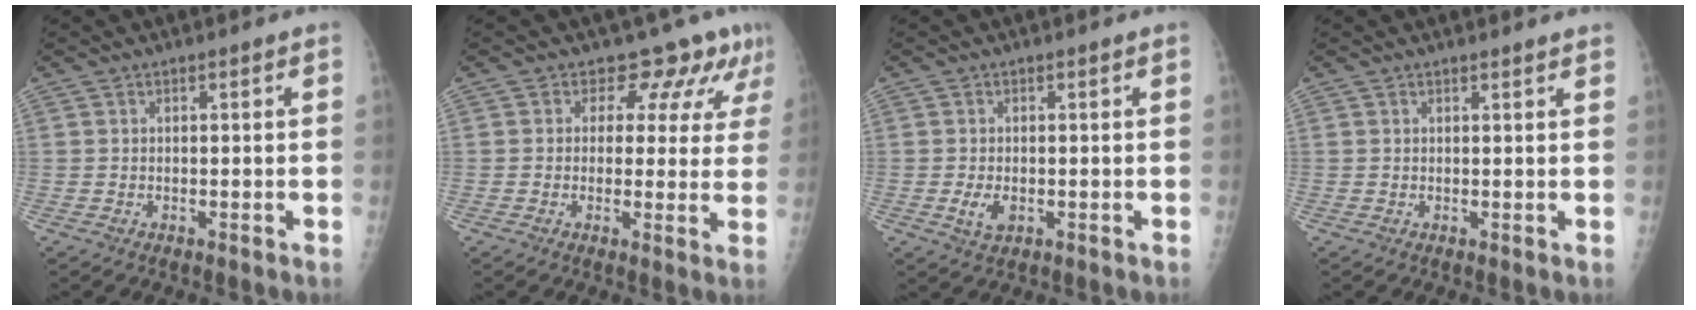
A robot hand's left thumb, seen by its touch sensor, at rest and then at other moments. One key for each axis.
{"total": 8.2, "fx": 6.2, "fy": 4.7, "fz": 2.5, "tx": 0.010, "ty": -0.027, "tz": 0.054}
{"total": 3.1, "fx": -0.6, "fy": 1.8, "fz": 2.4, "tx": -0.048, "ty": -0.004, "tz": -0.007}
{"total": 1.4, "fx": 1.3, "fy": 0.0, "fz": 0.3, "tx": -0.002, "ty": -0.006, "tz": 0.014}